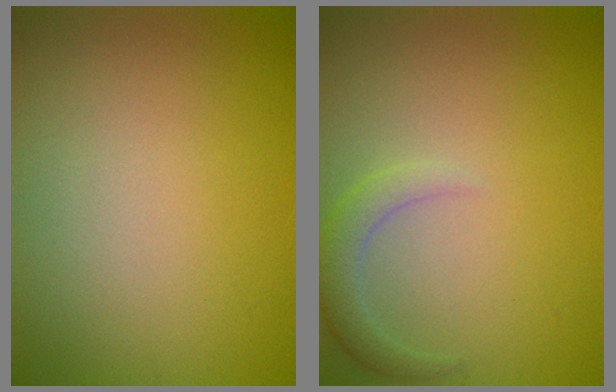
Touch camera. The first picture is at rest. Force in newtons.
{"total": 2.1, "press": 2.1, "slide": 0.2}